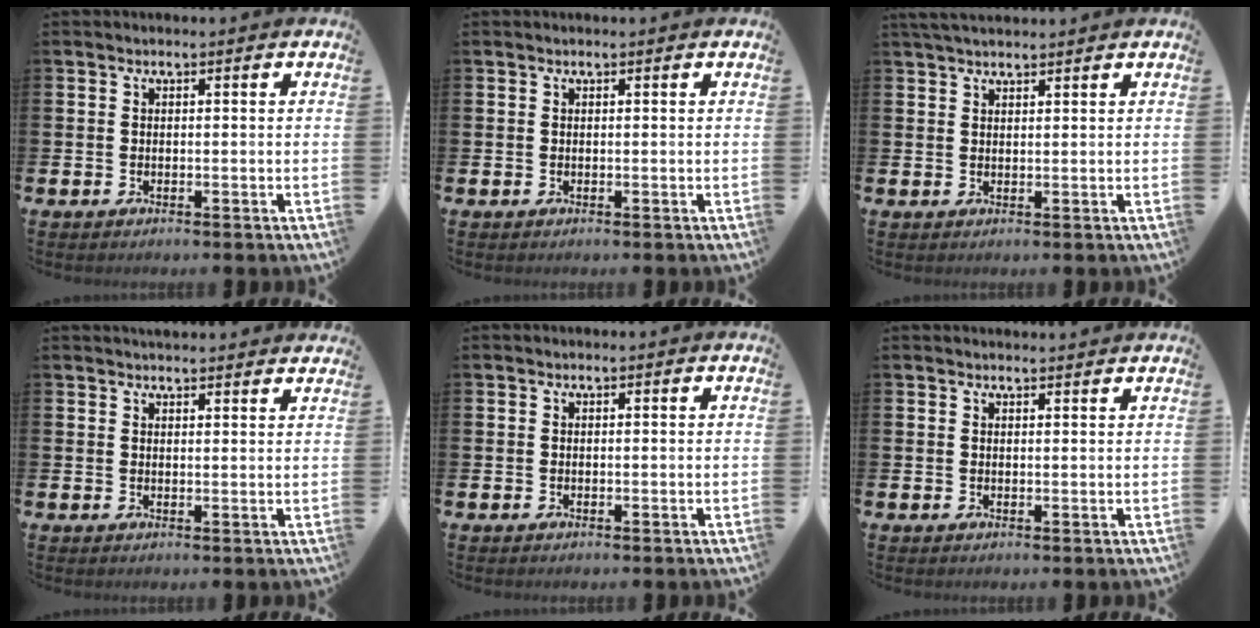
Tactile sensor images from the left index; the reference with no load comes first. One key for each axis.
{"total": 0.0}
{"total": 2.4, "fx": 2.3, "fy": 0.5, "fz": 0.7, "tx": -0.016, "ty": -0.003, "tz": 0.041}
{"total": 2.3, "fx": 2.3, "fy": 0.1, "fz": 0.1, "tx": -0.003, "ty": -0.011, "tz": 0.041}
{"total": 0.0}
{"total": 1.2, "fx": 1.2, "fy": -0.1, "fz": 0.1, "tx": 0.008, "ty": -0.008, "tz": 0.019}